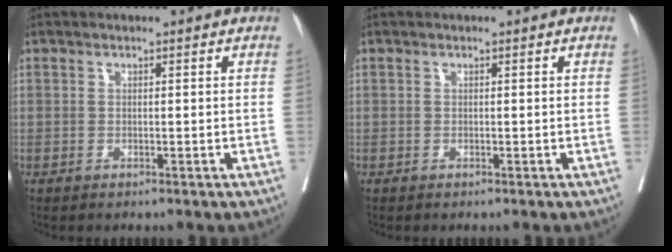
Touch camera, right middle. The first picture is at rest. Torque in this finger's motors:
{"motor_torque": [0.04, -0.03, 0.00, 0.00]}